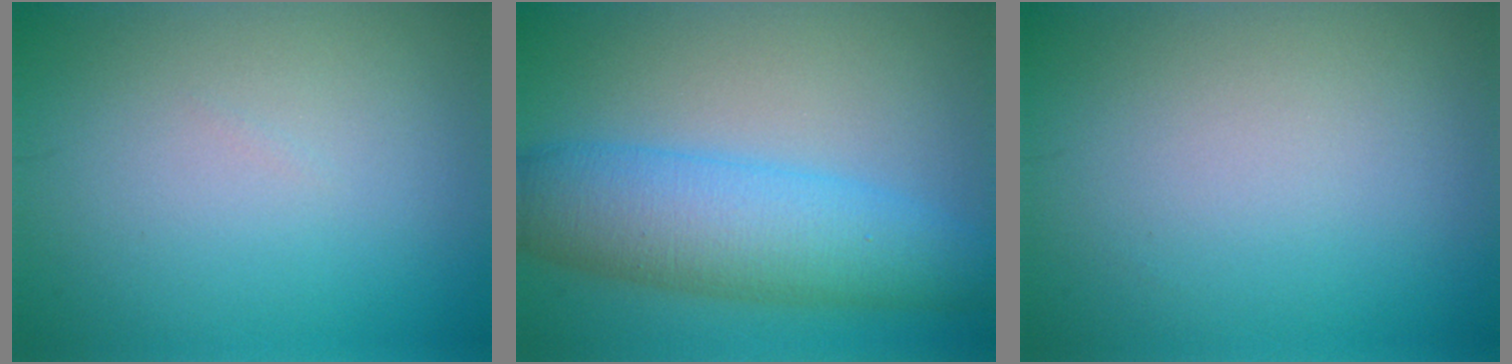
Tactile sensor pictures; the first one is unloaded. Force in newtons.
{"total": 7.7, "press": 7.7, "slide": 0.3}
{"total": 0.0}